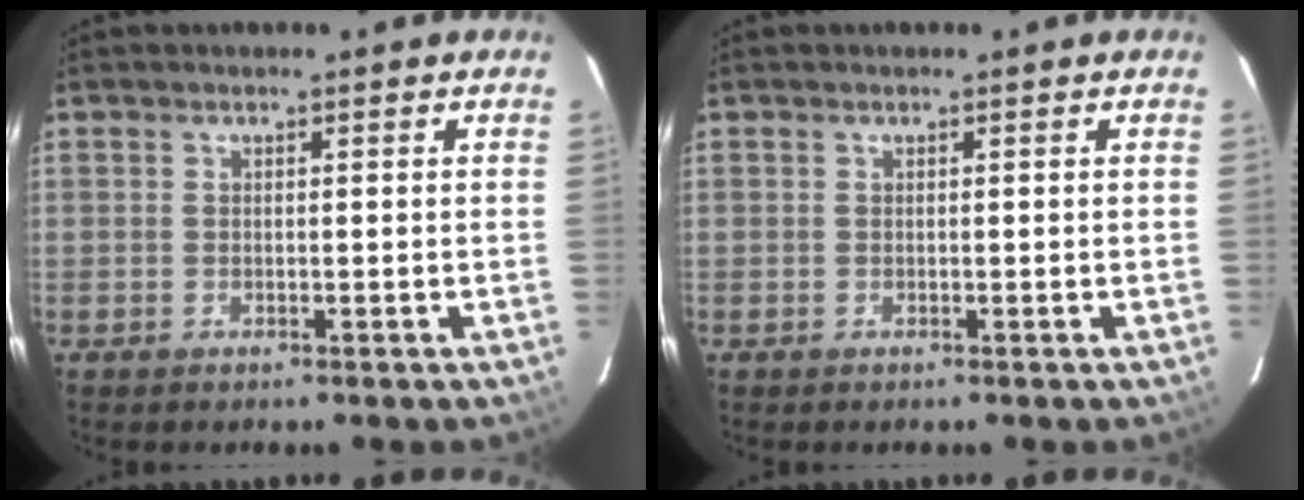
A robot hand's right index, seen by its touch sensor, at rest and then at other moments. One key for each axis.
{"total": 0.0}